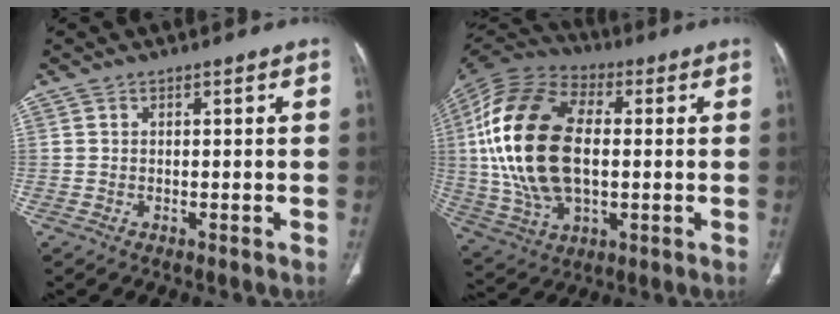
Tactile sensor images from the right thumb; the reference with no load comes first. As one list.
[{"total": 24.0, "force": [1.3, 14.0, 19.5], "torque": [-0.395, 0.006, 0.025]}]